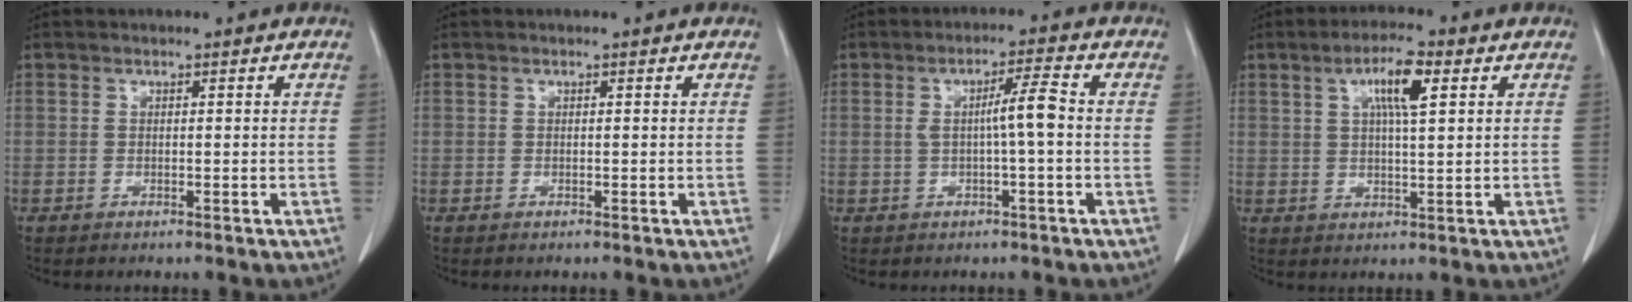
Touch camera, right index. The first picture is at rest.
{"total": 0.0}
{"total": 5.0, "force": [-0.2, 0.2, 5.0], "torque": [-0.089, 0.014, -0.001]}
{"total": 7.1, "force": [2.7, 1.5, 6.4], "torque": [-0.118, 0.009, 0.048]}